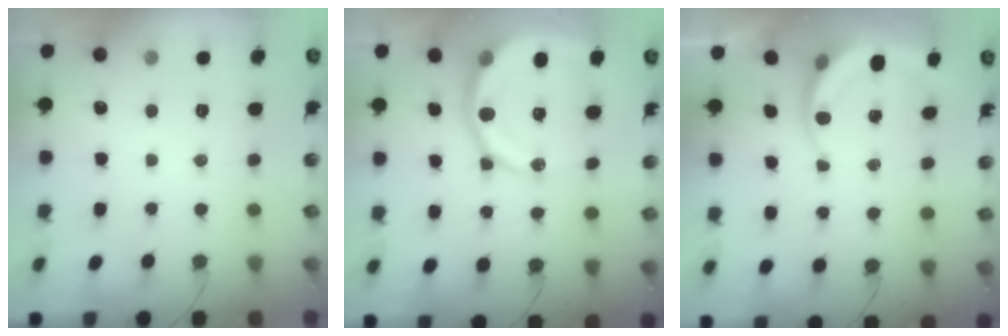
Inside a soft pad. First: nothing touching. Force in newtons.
{"total": 17.8, "press": 17.7, "slide": 2.1}
{"total": 5.3, "press": 5.2, "slide": 0.3}